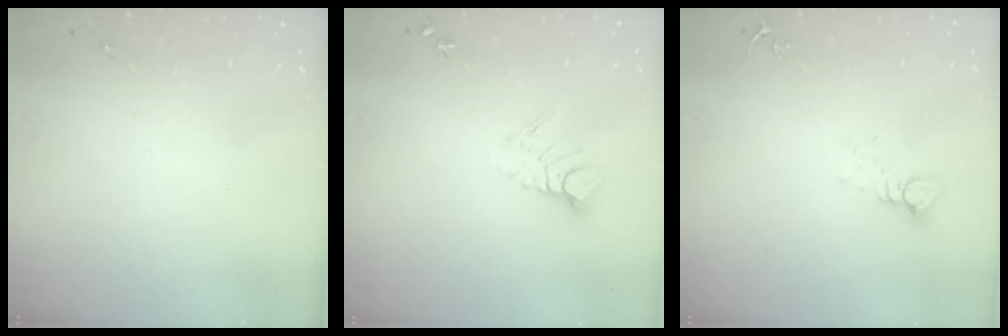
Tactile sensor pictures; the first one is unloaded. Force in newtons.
{"total": 7.4, "press": 7.3, "slide": 0.9}
{"total": 4.2, "press": 4.2, "slide": 0.4}